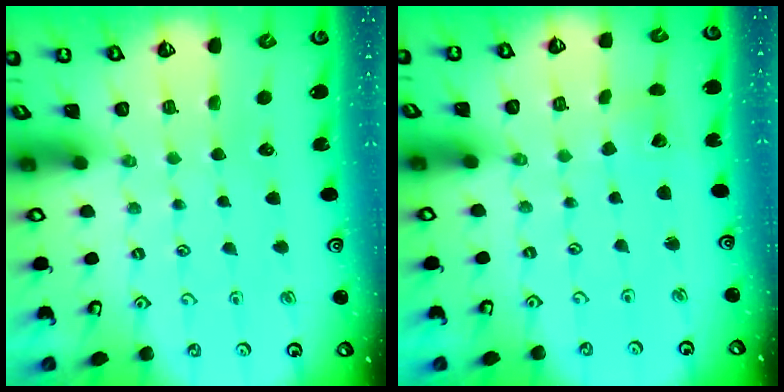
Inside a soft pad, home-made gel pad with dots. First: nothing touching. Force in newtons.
{"total": 4.6, "press": 4.5, "slide": 0.5}